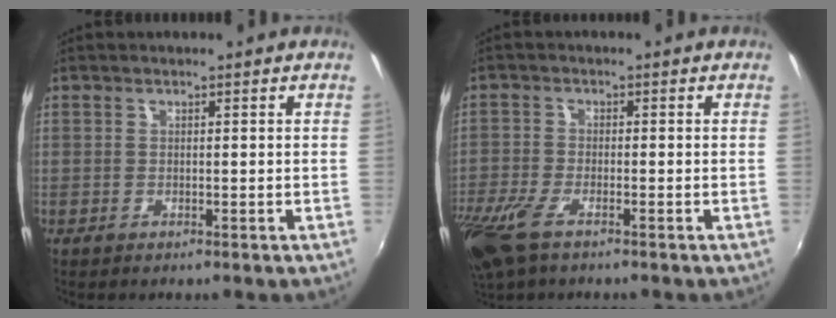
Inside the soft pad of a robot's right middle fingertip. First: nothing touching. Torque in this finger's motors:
{"motor_torque": [1.04, -1.10, 0.21, 0.16]}